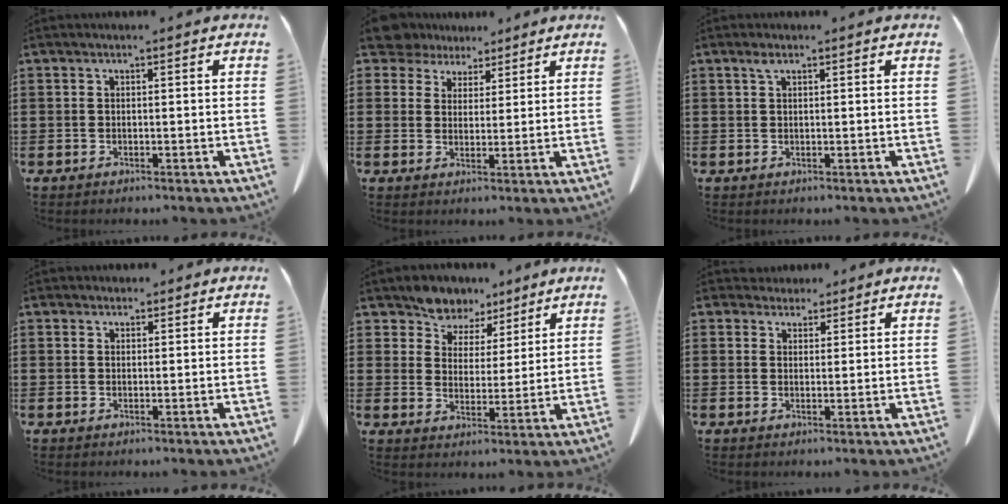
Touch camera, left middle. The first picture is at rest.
{"total": 6.0, "force": [5.0, 3.1, 1.1], "torque": [-0.042, -0.008, 0.093]}
{"total": 1.4, "force": [0.7, 0.5, 1.1], "torque": [-0.024, 0.001, 0.013]}
{"total": 1.4, "force": [1.3, 0.6, 0.2], "torque": [-0.008, 0.001, 0.027]}
{"total": 6.5, "force": [5.8, 3.1, -0.1], "torque": [-0.037, -0.031, 0.108]}
{"total": 3.2, "force": [2.9, 1.4, 0.4], "torque": [-0.009, -0.003, 0.055]}